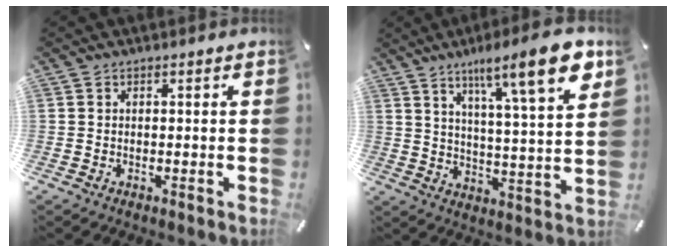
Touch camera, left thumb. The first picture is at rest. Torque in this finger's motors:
{"motor_torque": [2.13, 2.09, 1.42, -1.35, 0.16]}